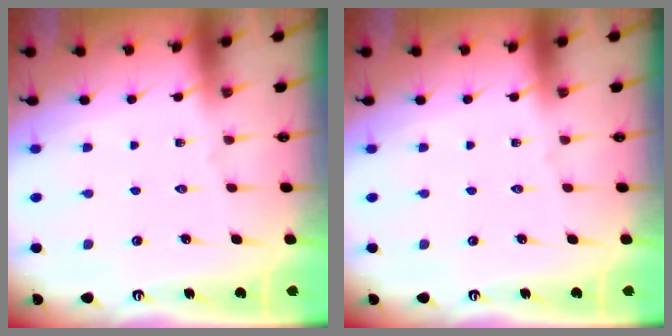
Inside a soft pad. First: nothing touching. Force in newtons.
{"total": 0.0}